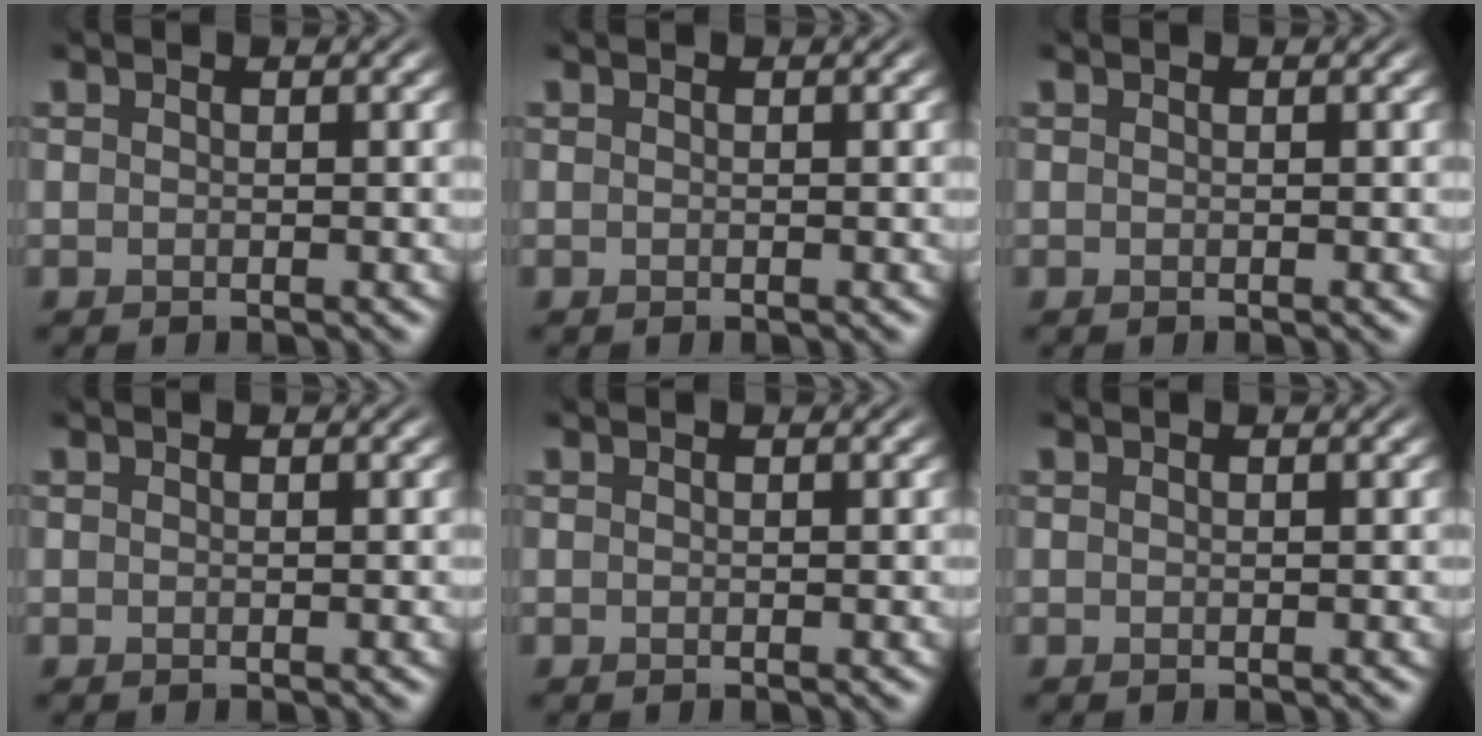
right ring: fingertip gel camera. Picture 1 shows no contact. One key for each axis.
{"total": 0.0}
{"total": 0.0}
{"total": 0.0}
{"total": 0.0}
{"total": 0.0}